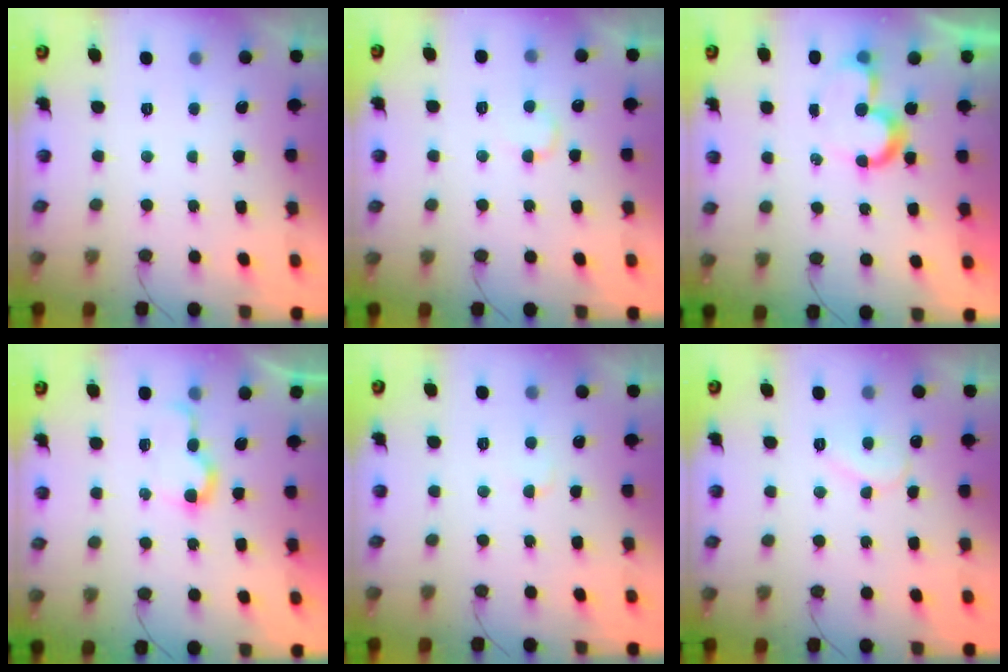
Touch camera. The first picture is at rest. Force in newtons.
{"total": 4.3, "press": 4.2, "slide": 0.4}
{"total": 9.1, "press": 9.0, "slide": 0.6}
{"total": 5.1, "press": 5.1, "slide": 0.6}
{"total": 2.9, "press": 2.9, "slide": 0.2}
{"total": 8.0, "press": 7.9, "slide": 0.5}